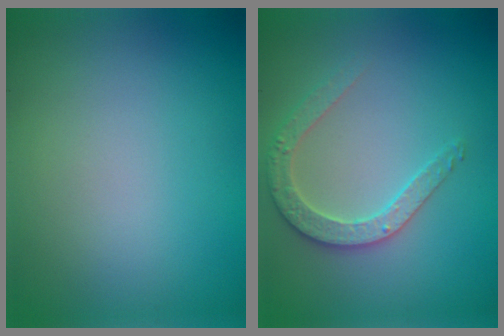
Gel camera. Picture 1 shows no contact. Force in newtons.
{"total": 2.8, "press": 2.7, "slide": 0.5}